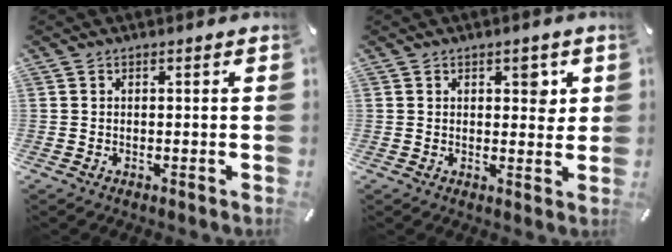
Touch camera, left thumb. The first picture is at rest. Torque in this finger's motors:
{"motor_torque": [0.45, 0.78, 0.26, -0.53, 0.15]}